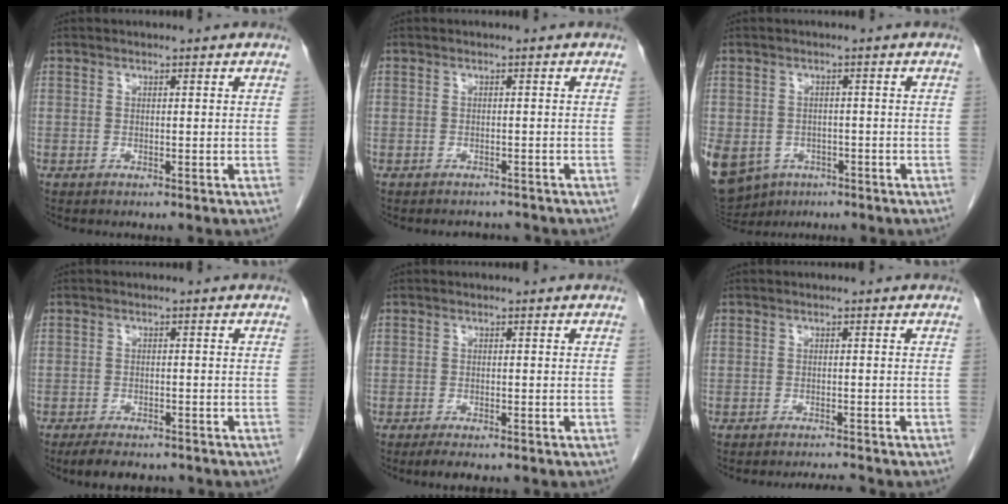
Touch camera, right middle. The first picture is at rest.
{"total": 2.3, "force": [-2.2, 0.6, 0.0], "torque": [0.002, -0.005, -0.028]}
{"total": 18.5, "force": [-8.6, 14.7, 7.4], "torque": [-0.255, -0.014, -0.117]}
{"total": 6.1, "force": [-5.1, 2.1, 2.7], "torque": [-0.043, -0.009, -0.071]}
{"total": 2.8, "force": [-2.2, 0.7, 1.7], "torque": [-0.030, -0.009, -0.030]}
{"total": 2.2, "force": [-2.0, -0.8, 0.2], "torque": [-0.006, -0.012, -0.029]}